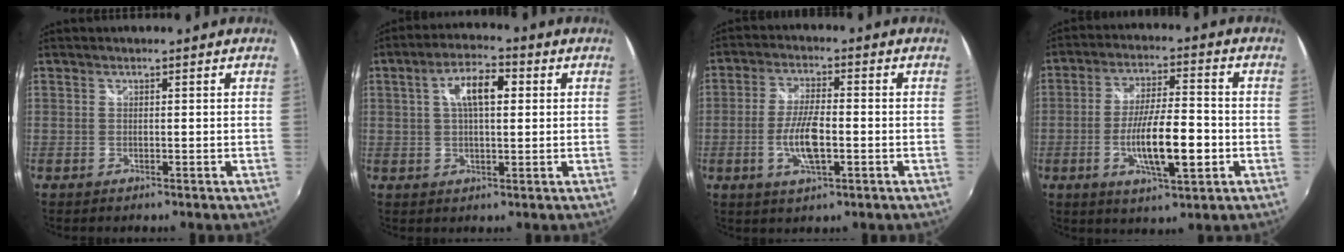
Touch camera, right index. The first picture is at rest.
{"total": 7.6, "force": [1.8, 3.2, 6.6], "torque": [-0.119, 0.018, 0.029]}
{"total": 7.8, "force": [-2.0, 2.5, 7.1], "torque": [-0.143, -0.001, -0.037]}
{"total": 11.7, "force": [-3.3, 2.6, 10.9], "torque": [-0.202, -0.009, -0.052]}